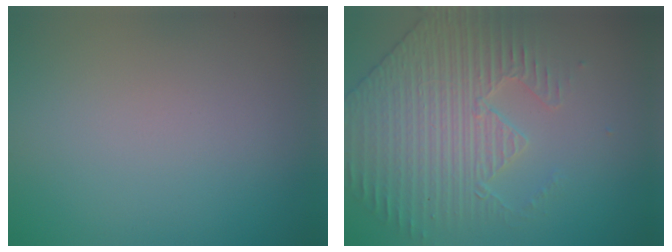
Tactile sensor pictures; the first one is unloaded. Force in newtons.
{"total": 4.2, "press": 4.2, "slide": 0.5}